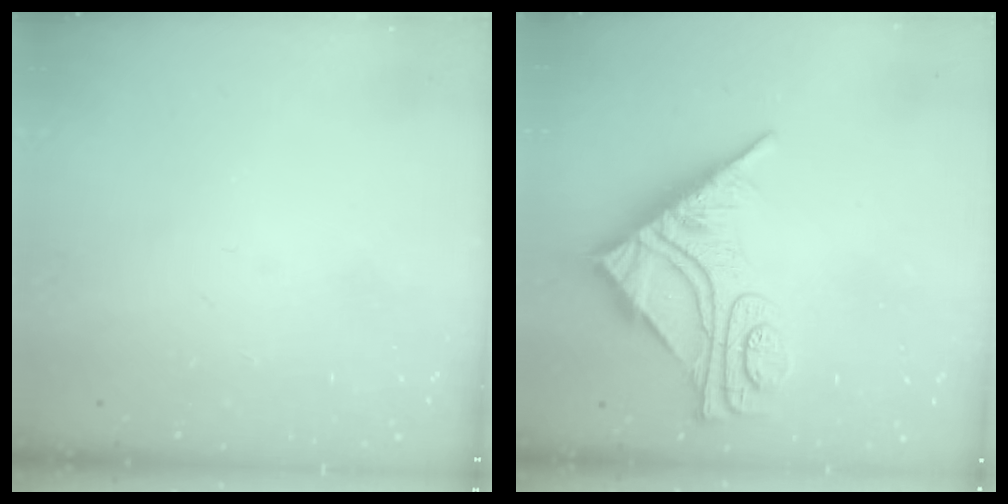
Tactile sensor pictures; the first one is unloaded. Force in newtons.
{"total": 12.1, "press": 12.0, "slide": 1.4}